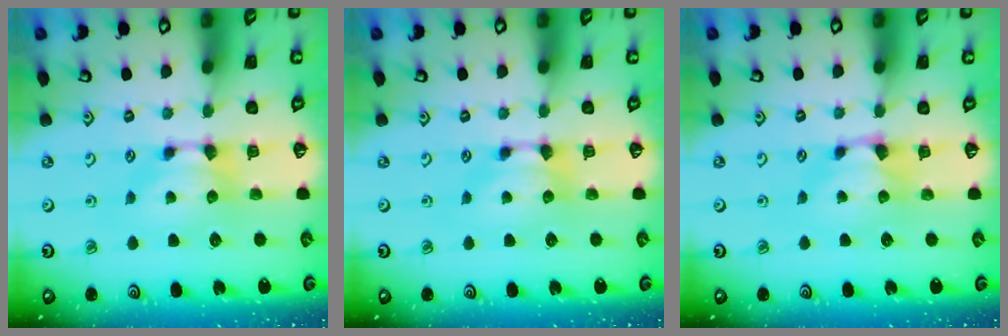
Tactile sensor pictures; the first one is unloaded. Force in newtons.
{"total": 0.0}
{"total": 0.8, "press": 0.3, "slide": 0.7}